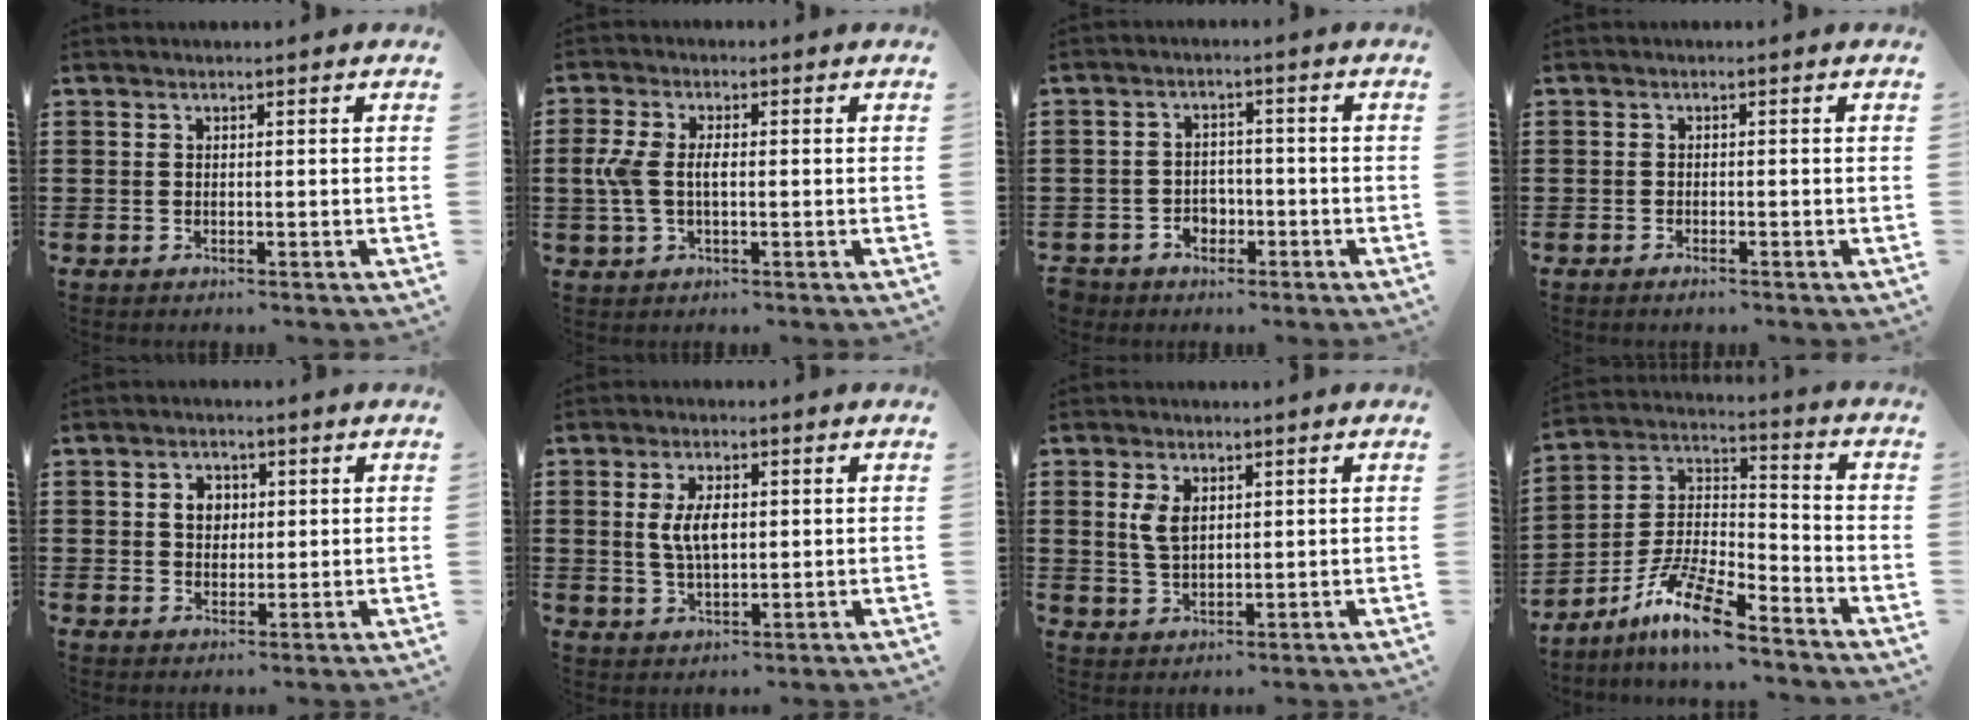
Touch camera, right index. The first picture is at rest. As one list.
[{"total": 4.7, "force": [-0.2, 2.2, 4.1], "torque": [-0.107, -0.004, -0.013]}, {"total": 3.1, "force": [-2.0, 2.3, 0.5], "torque": [-0.018, 0.007, -0.044]}, {"total": 0.7, "force": [-0.7, 0.1, 0.3], "torque": [-0.009, -0.004, -0.012]}, {"total": 3.3, "force": [0.7, 2.7, 1.9], "torque": [-0.047, 0.012, 0.009]}, {"total": 5.2, "force": [0.7, 2.3, 4.6], "torque": [-0.087, 0.004, 0.009]}, {"total": 4.0, "force": [1.3, 2.1, 3.1], "torque": [-0.068, 0.006, 0.024]}, {"total": 10.9, "force": [-8.4, 2.3, 6.6], "torque": [-0.151, 0.010, -0.169]}]